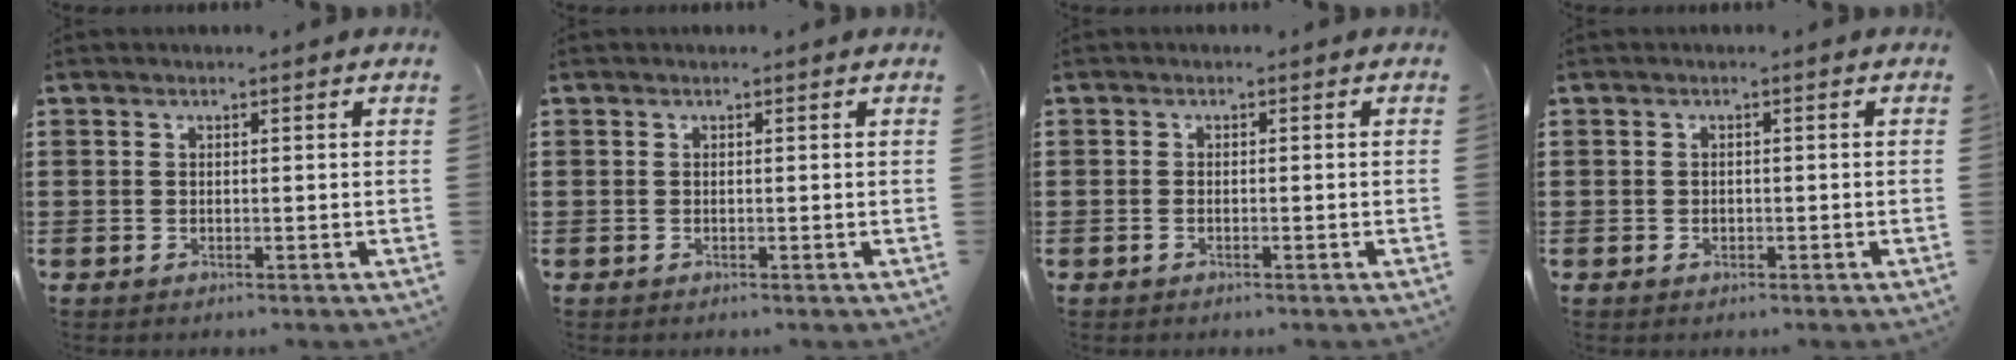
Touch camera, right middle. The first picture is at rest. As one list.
[{"total": 0.0}, {"total": 0.7, "force": [-0.3, 0.2, 0.6], "torque": [-0.011, -0.004, -0.005]}, {"total": 0.7, "force": [-0.3, 0.5, 0.4], "torque": [-0.008, 0.000, -0.006]}]